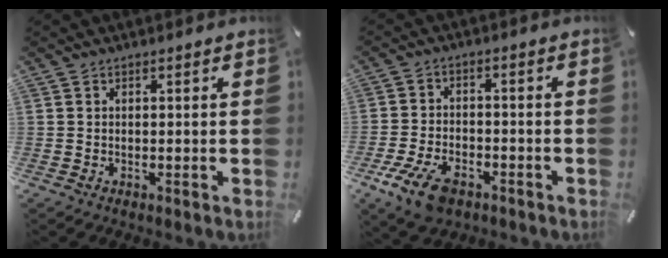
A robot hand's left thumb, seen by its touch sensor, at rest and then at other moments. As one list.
[{"total": 9.2, "force": [-5.2, 5.1, 5.5], "torque": [-0.126, 0.015, -0.097]}]